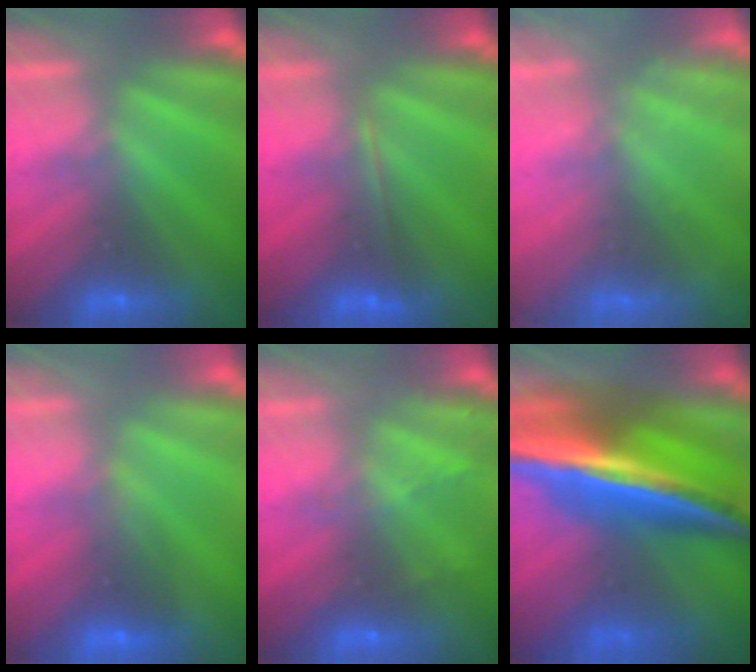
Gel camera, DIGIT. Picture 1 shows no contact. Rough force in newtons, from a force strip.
{"total": 1.8}
{"total": 2.4}
{"total": 1.6}
{"total": 2.2}
{"total": 6.3}